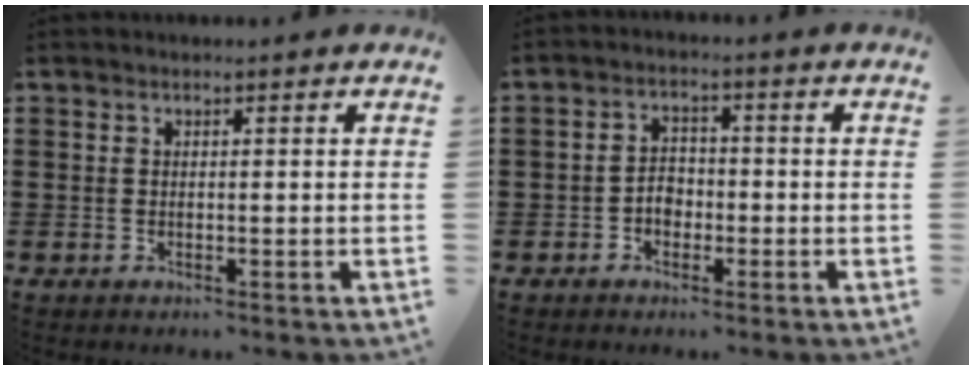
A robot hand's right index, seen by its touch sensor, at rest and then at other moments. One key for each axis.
{"total": 2.9, "fx": -1.2, "fy": 2.3, "fz": 1.4, "tx": -0.031, "ty": 0.005, "tz": -0.026}